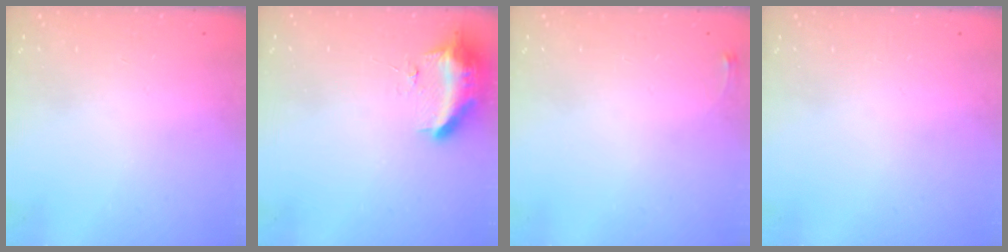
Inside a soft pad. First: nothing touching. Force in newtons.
{"total": 10.0, "press": 10.0, "slide": 0.4}
{"total": 2.6, "press": 2.6, "slide": 0.6}
{"total": 0.0}